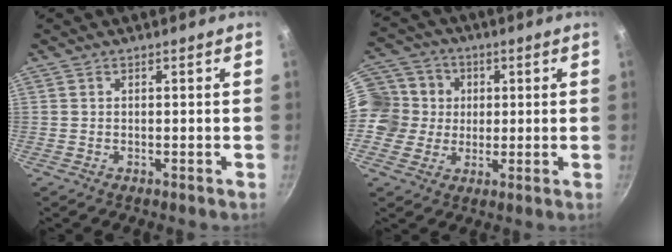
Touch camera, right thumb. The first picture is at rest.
{"total": 13.1, "force": [1.6, 12.1, 4.8], "torque": [-0.080, 0.018, 0.018]}